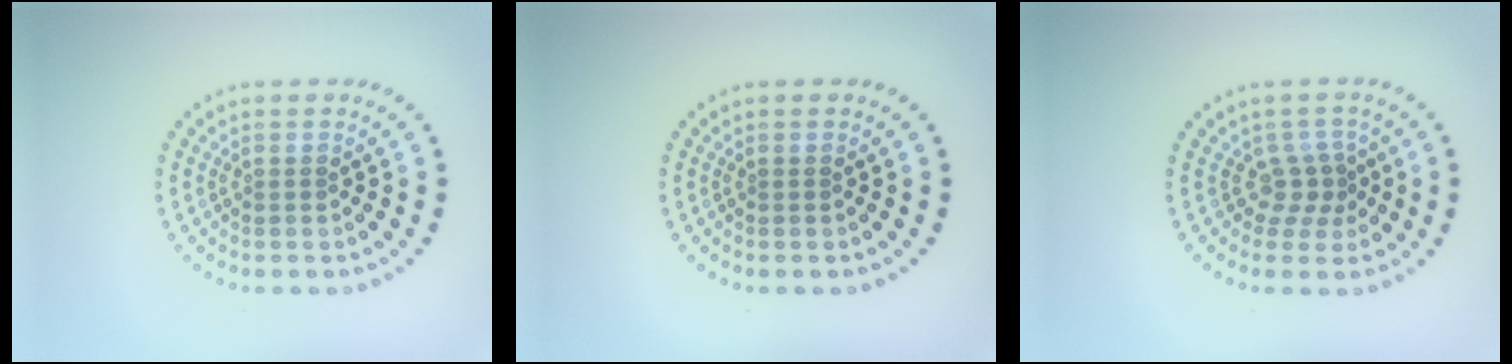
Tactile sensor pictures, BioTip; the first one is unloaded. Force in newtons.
{"total": 0.0}
{"total": 2.2, "press": 1.5, "slide": 1.6}